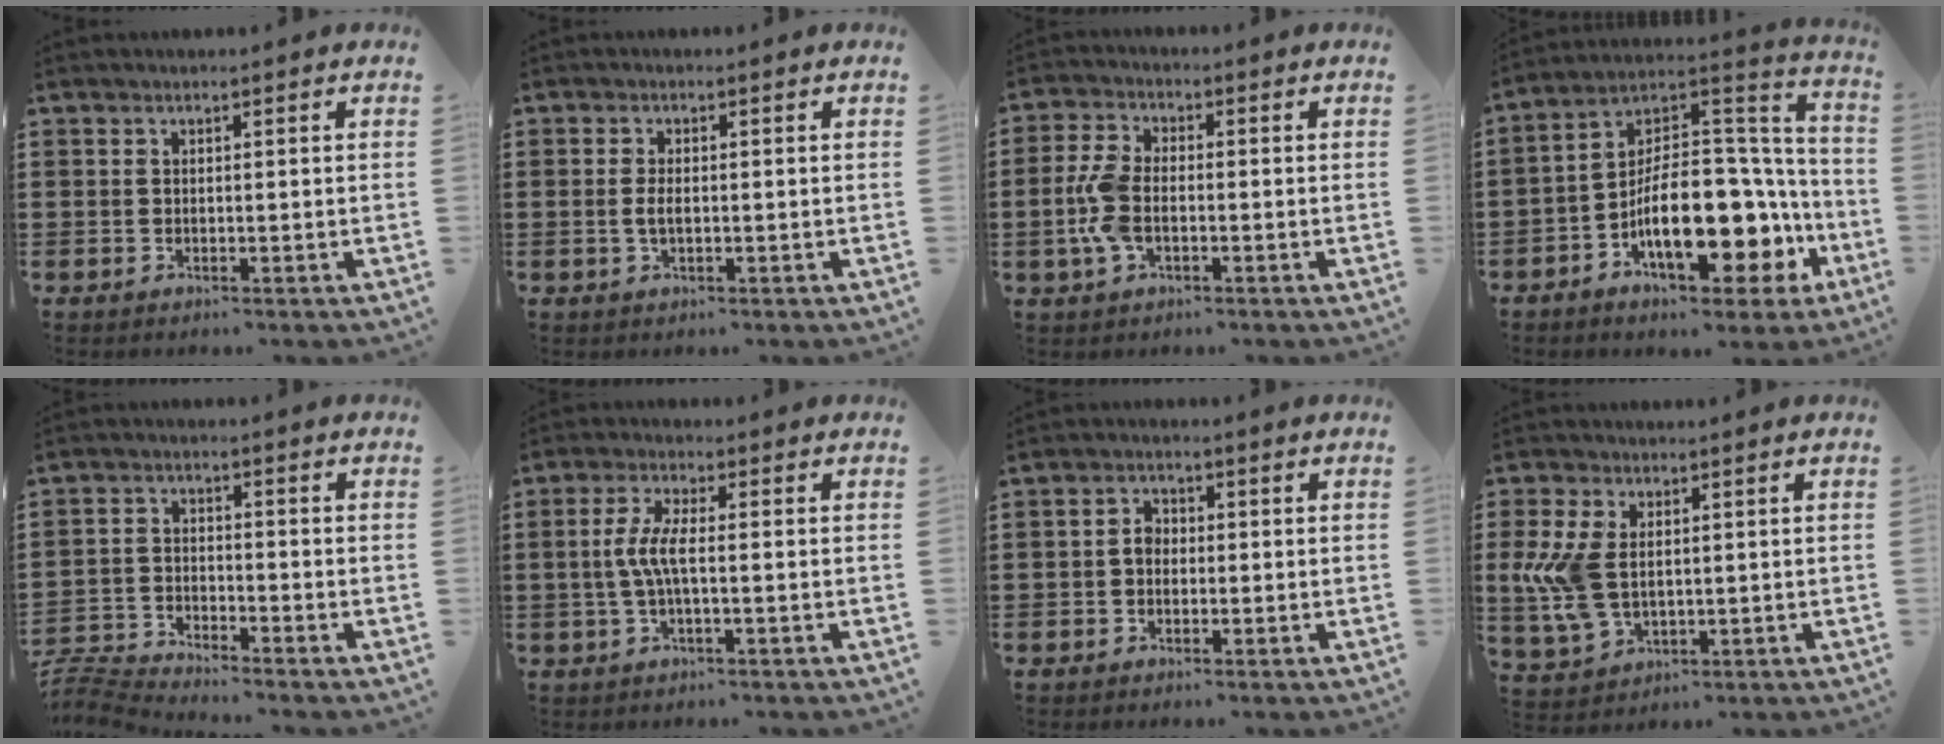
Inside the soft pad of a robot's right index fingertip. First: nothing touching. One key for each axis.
{"total": 2.0, "fx": -0.2, "fy": 0.9, "fz": 1.8, "tx": -0.042, "ty": 0.001, "tz": -0.008}
{"total": 6.7, "fx": -1.1, "fy": 3.6, "fz": 5.5, "tx": -0.139, "ty": -0.003, "tz": -0.029}
{"total": 17.6, "fx": -6.4, "fy": 8.6, "fz": 14.0, "tx": -0.219, "ty": -0.001, "tz": -0.102}
{"total": 4.3, "fx": -4.3, "fy": 0.1, "fz": 0.2, "tx": -0.028, "ty": -0.005, "tz": -0.096}
{"total": 4.9, "fx": -0.5, "fy": 1.0, "fz": 4.8, "tx": -0.116, "ty": -0.008, "tz": -0.021}
{"total": 2.1, "fx": -0.4, "fy": 1.5, "fz": 1.4, "tx": -0.028, "ty": 0.005, "tz": -0.010}
{"total": 7.5, "fx": 0.5, "fy": 4.8, "fz": 5.8, "tx": -0.148, "ty": 0.002, "tz": 0.005}